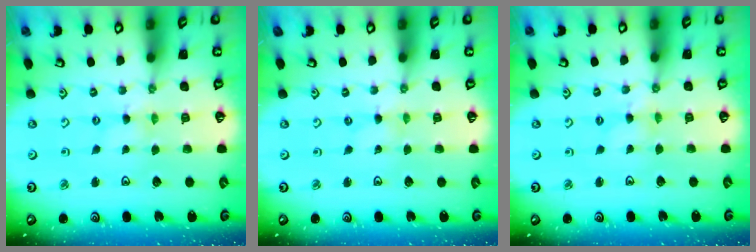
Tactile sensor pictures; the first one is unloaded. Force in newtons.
{"total": 0.0}
{"total": 1.1, "press": 1.0, "slide": 0.2}